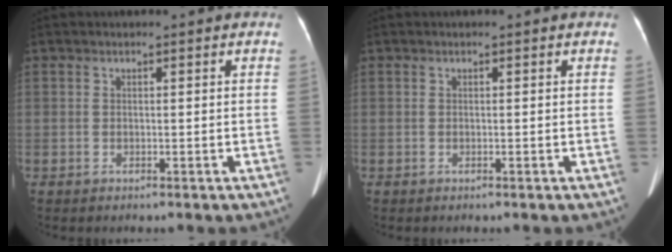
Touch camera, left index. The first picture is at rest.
{"total": 0.0}